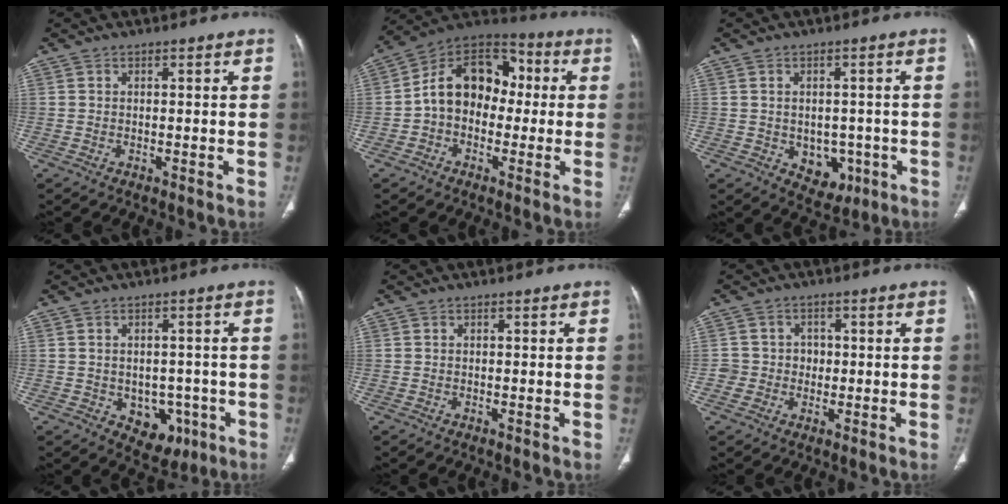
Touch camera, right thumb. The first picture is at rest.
{"total": 14.5, "force": [-0.2, 10.8, 9.7], "torque": [-0.121, 0.046, -0.020]}
{"total": 6.6, "force": [-1.7, 5.0, 3.9], "torque": [-0.021, 0.008, -0.008]}
{"total": 7.5, "force": [-2.5, 5.6, 4.3], "torque": [-0.022, 0.017, -0.020]}
{"total": 0.0}
{"total": 4.0, "force": [-0.5, 3.9, 0.6], "torque": [0.025, 0.013, -0.012]}